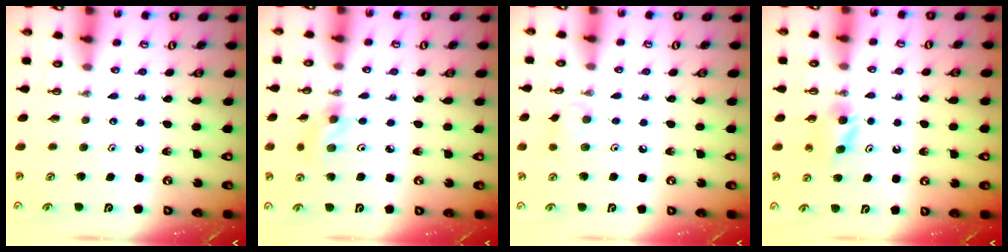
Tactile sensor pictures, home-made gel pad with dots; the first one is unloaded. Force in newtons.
{"total": 4.8, "press": 4.6, "slide": 1.5}
{"total": 6.0, "press": 5.7, "slide": 1.9}
{"total": 4.1, "press": 4.0, "slide": 1.1}